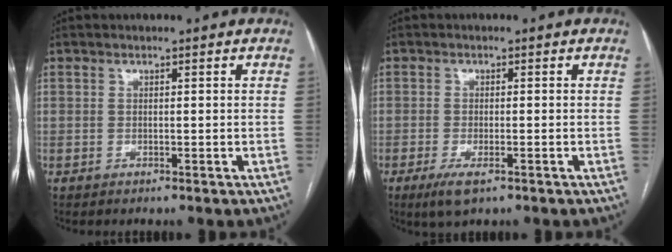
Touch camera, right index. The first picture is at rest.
{"total": 3.8, "force": [-2.2, 1.0, 3.0], "torque": [-0.061, -0.008, -0.034]}